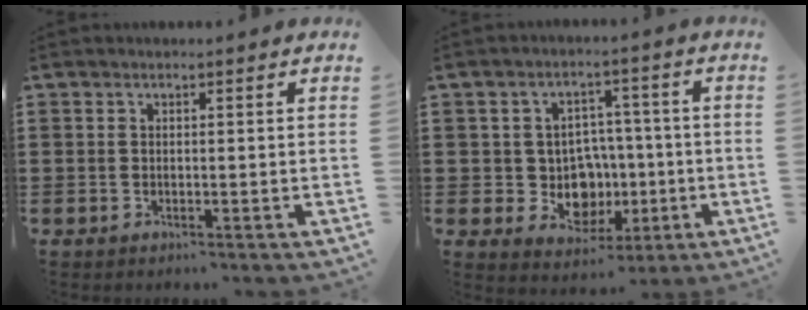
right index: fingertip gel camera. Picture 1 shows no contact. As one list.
[{"total": 7.4, "force": [-0.5, 6.7, 3.2], "torque": [-0.057, 0.004, -0.001]}]